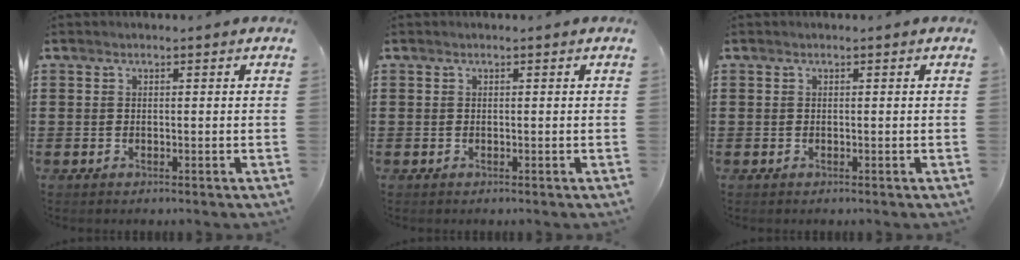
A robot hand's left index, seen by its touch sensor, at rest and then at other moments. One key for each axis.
{"total": 0.0}
{"total": 0.0}